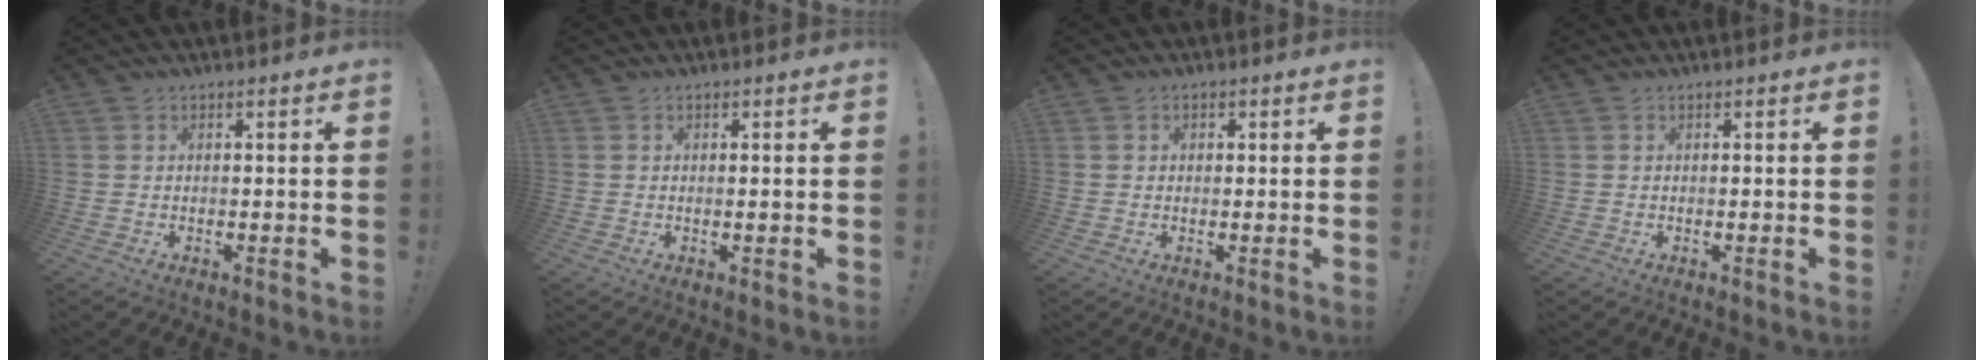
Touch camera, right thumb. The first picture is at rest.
{"total": 0.7, "force": [0.1, -0.2, 0.7], "torque": [-0.009, -0.002, 0.002]}
{"total": 0.9, "force": [0.0, 0.8, 0.3], "torque": [-0.004, 0.003, -0.001]}
{"total": 0.0}